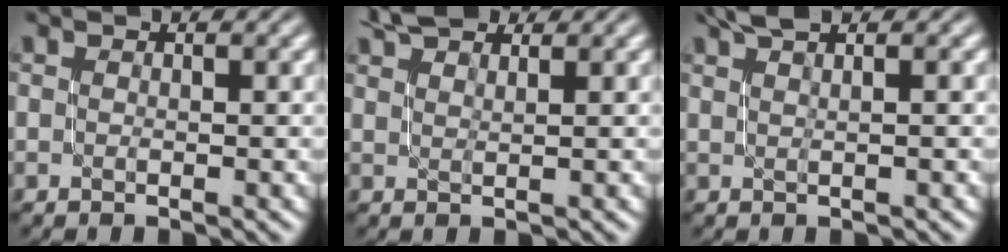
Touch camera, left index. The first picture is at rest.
{"total": 3.3, "force": [3.1, 0.6, 1.0], "torque": [-0.015, 0.007, 0.052]}
{"total": 2.1, "force": [1.6, 0.3, 1.4], "torque": [-0.015, 0.004, 0.026]}